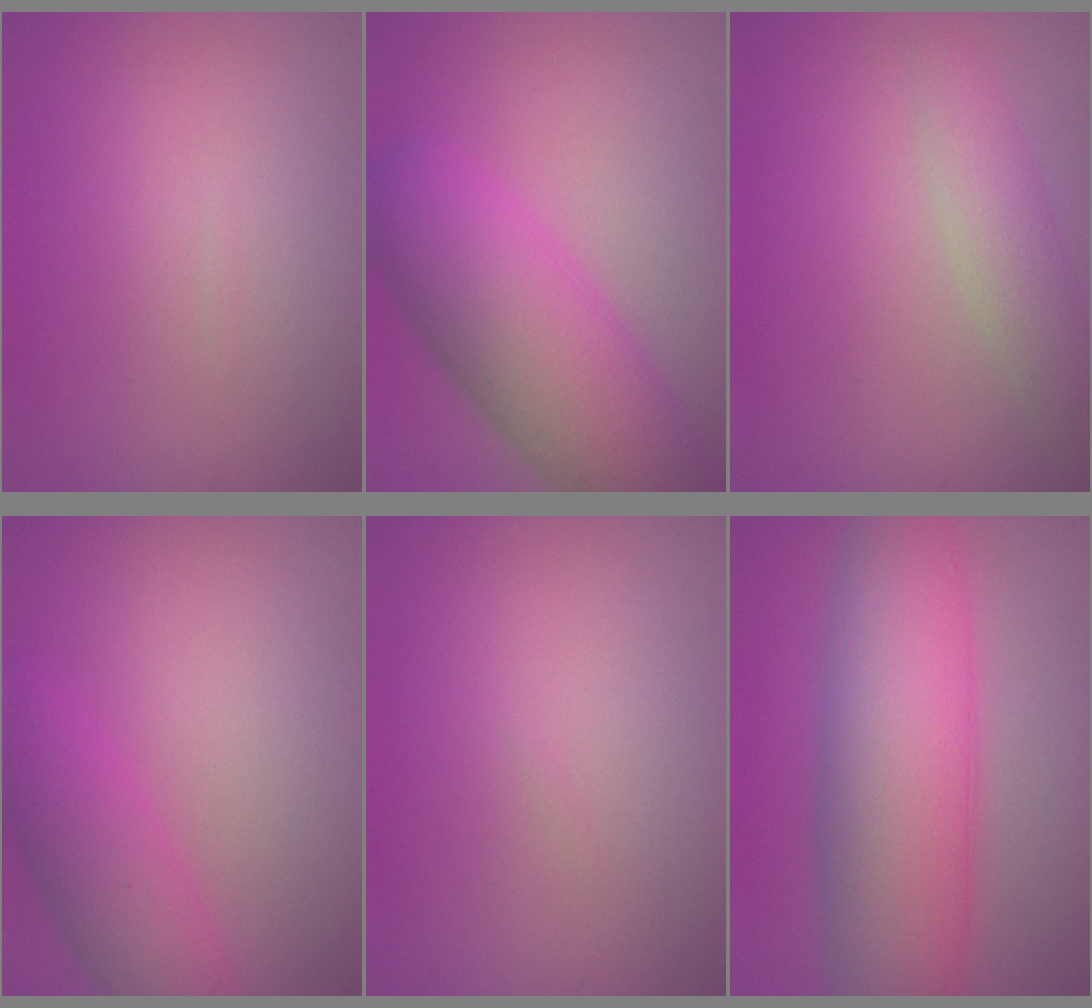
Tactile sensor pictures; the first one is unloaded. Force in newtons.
{"total": 9.4, "press": 9.4, "slide": 0.4}
{"total": 2.9, "press": 2.9, "slide": 0.2}
{"total": 4.7, "press": 4.7, "slide": 0.2}
{"total": 0.0}
{"total": 10.4, "press": 10.4, "slide": 0.4}